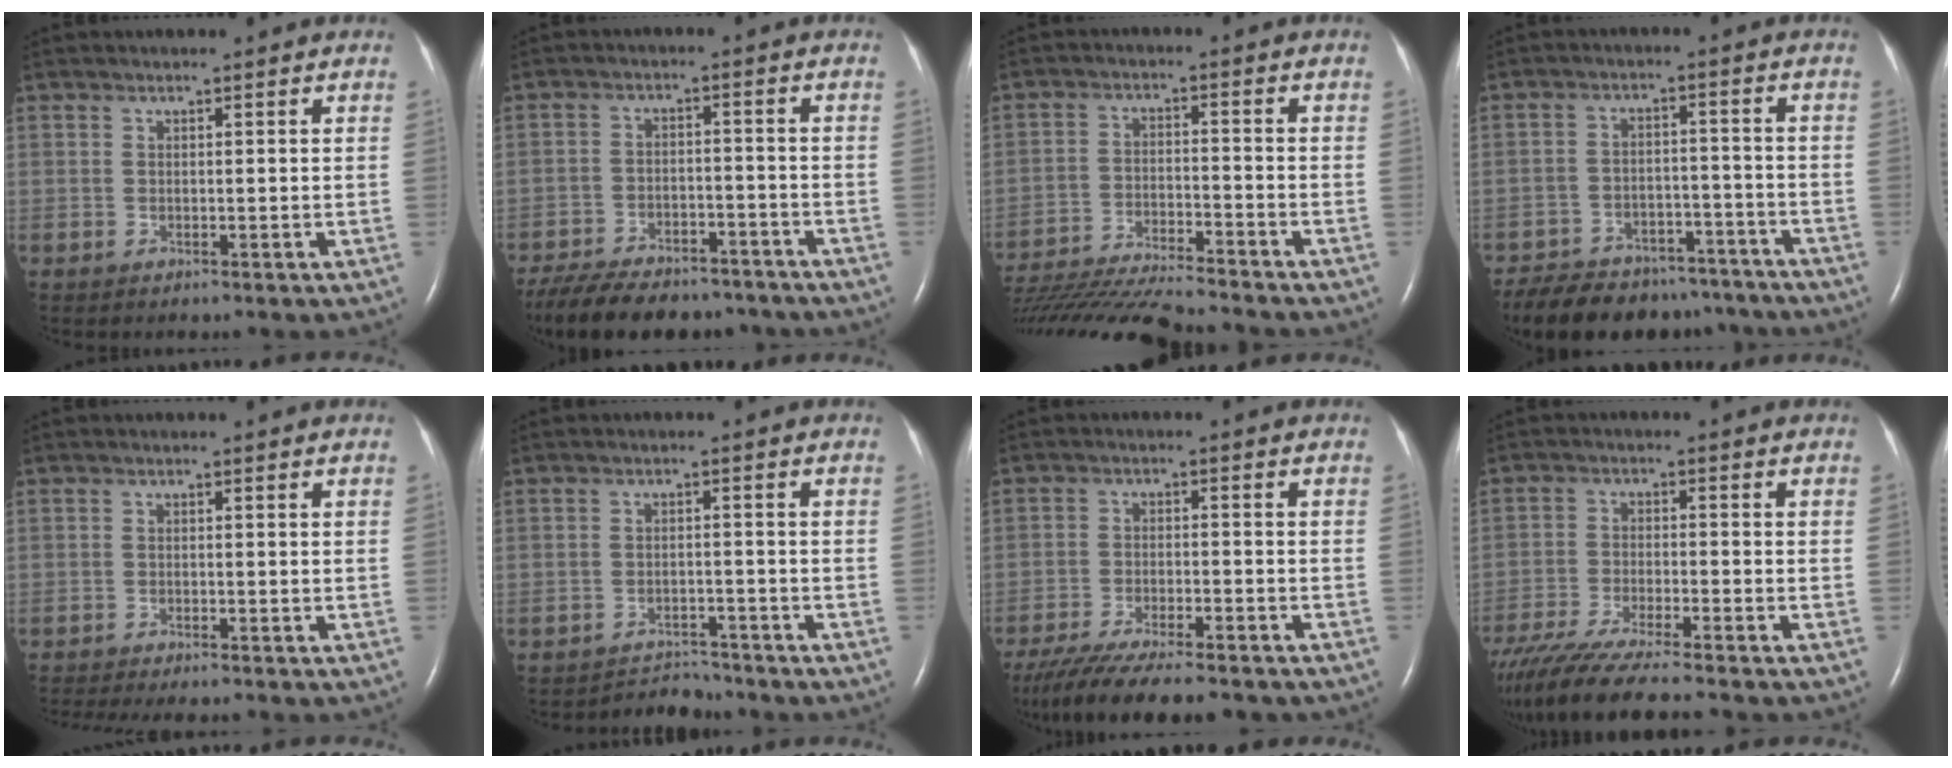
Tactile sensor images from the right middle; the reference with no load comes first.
{"total": 17.8, "force": [-14.8, 6.3, 7.5], "torque": [-0.177, -0.015, -0.213]}
{"total": 18.4, "force": [-17.0, 0.3, 7.2], "torque": [-0.143, -0.041, -0.273]}
{"total": 18.0, "force": [-15.3, 7.4, 5.9], "torque": [-0.132, 0.000, -0.209]}
{"total": 9.2, "force": [-8.2, 1.0, 4.1], "torque": [-0.054, -0.013, -0.118]}
{"total": 3.6, "force": [-3.4, 0.5, -1.2], "torque": [0.018, -0.001, -0.052]}
{"total": 16.3, "force": [-14.0, 2.6, 8.0], "torque": [-0.151, -0.032, -0.210]}
{"total": 13.2, "force": [-11.4, 0.0, 6.7], "torque": [-0.116, -0.035, -0.191]}